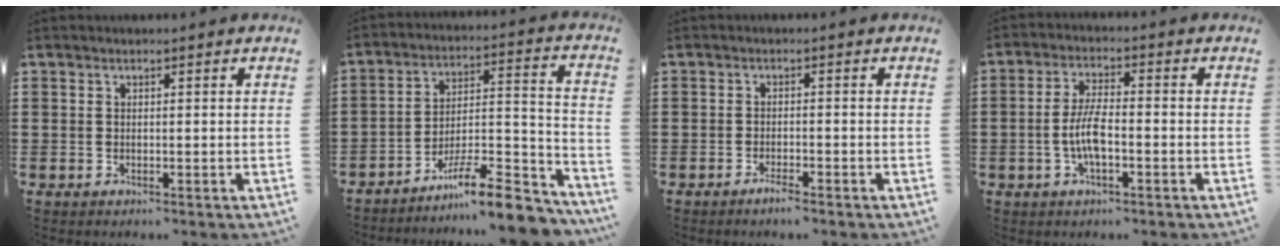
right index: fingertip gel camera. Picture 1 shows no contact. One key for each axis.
{"total": 11.3, "fx": -9.3, "fy": 1.5, "fz": 6.3, "tx": -0.091, "ty": 0.024, "tz": -0.175}
{"total": 1.7, "fx": -1.5, "fy": 0.0, "fz": 0.8, "tx": -0.017, "ty": -0.005, "tz": -0.027}
{"total": 5.8, "fx": -1.4, "fy": 1.8, "fz": 5.3, "tx": -0.120, "ty": -0.004, "tz": -0.033}